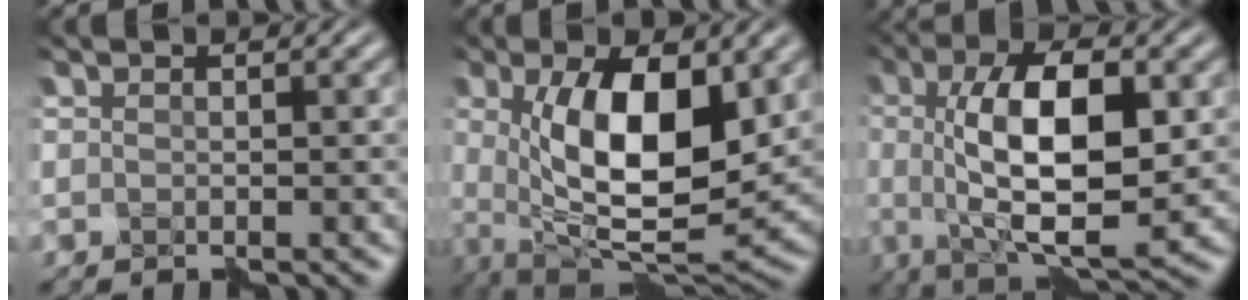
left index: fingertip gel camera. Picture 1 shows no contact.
{"total": 10.6, "force": [1.6, 4.0, 9.7], "torque": [-0.165, -0.012, 0.029]}
{"total": 9.9, "force": [0.7, 3.5, 9.2], "torque": [-0.150, 0.003, 0.009]}